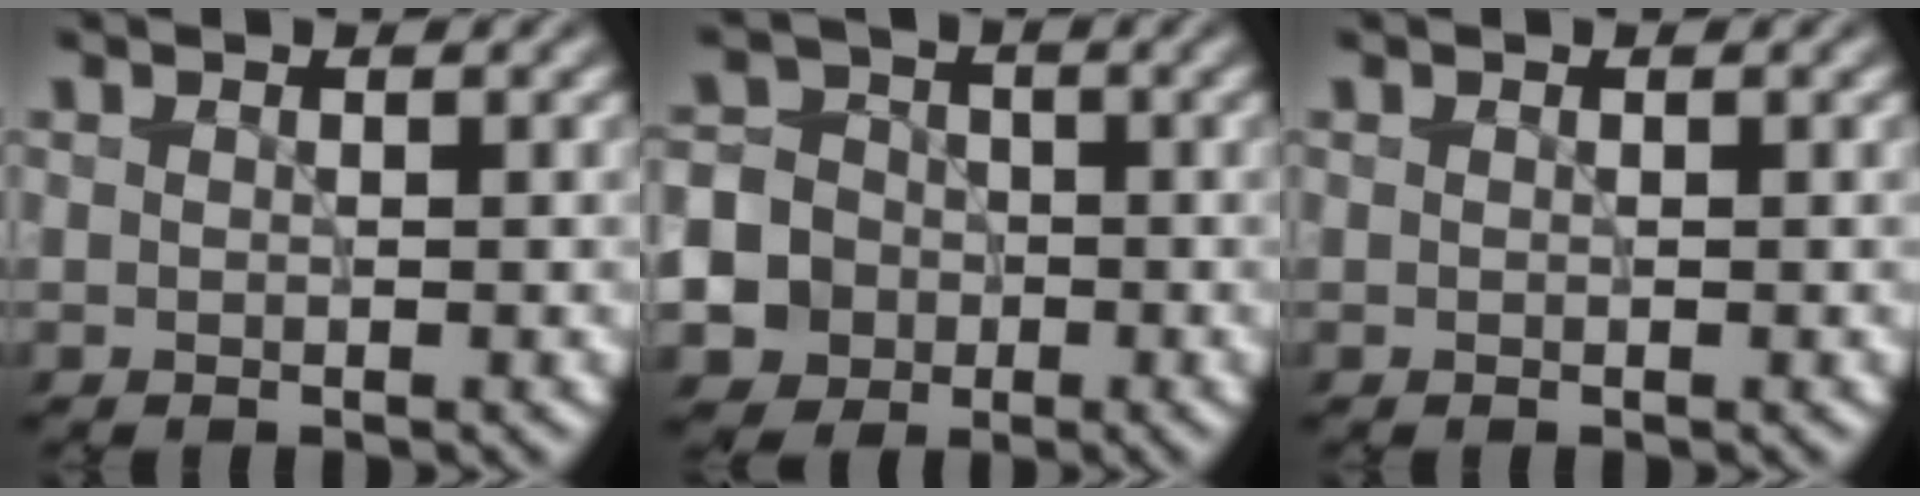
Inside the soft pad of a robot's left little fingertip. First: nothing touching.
{"total": 11.6, "force": [-4.4, 10.4, 2.4], "torque": [-0.073, -0.027, -0.098]}
{"total": 0.0}